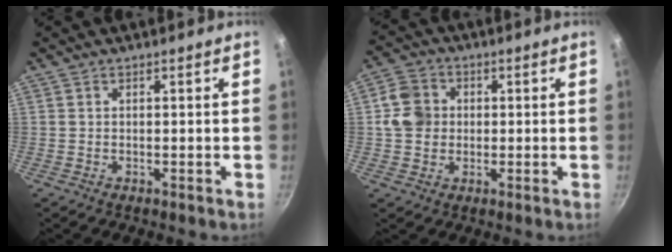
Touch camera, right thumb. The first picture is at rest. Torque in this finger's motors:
{"motor_torque": [-0.37, 0.81, 0.91, 0.08, 0.06]}